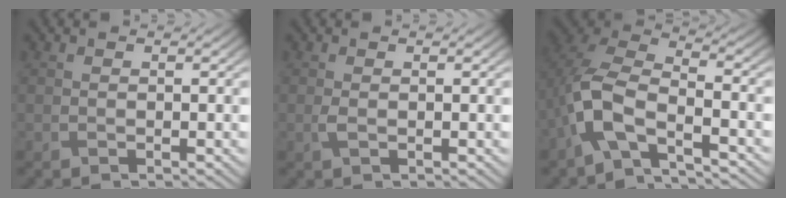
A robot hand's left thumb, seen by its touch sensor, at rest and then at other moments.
{"total": 0.9, "force": [0.0, 0.3, 0.9], "torque": [-0.023, -0.001, -0.001]}
{"total": 9.6, "force": [-4.5, 4.8, 6.9], "torque": [-0.149, 0.002, -0.104]}